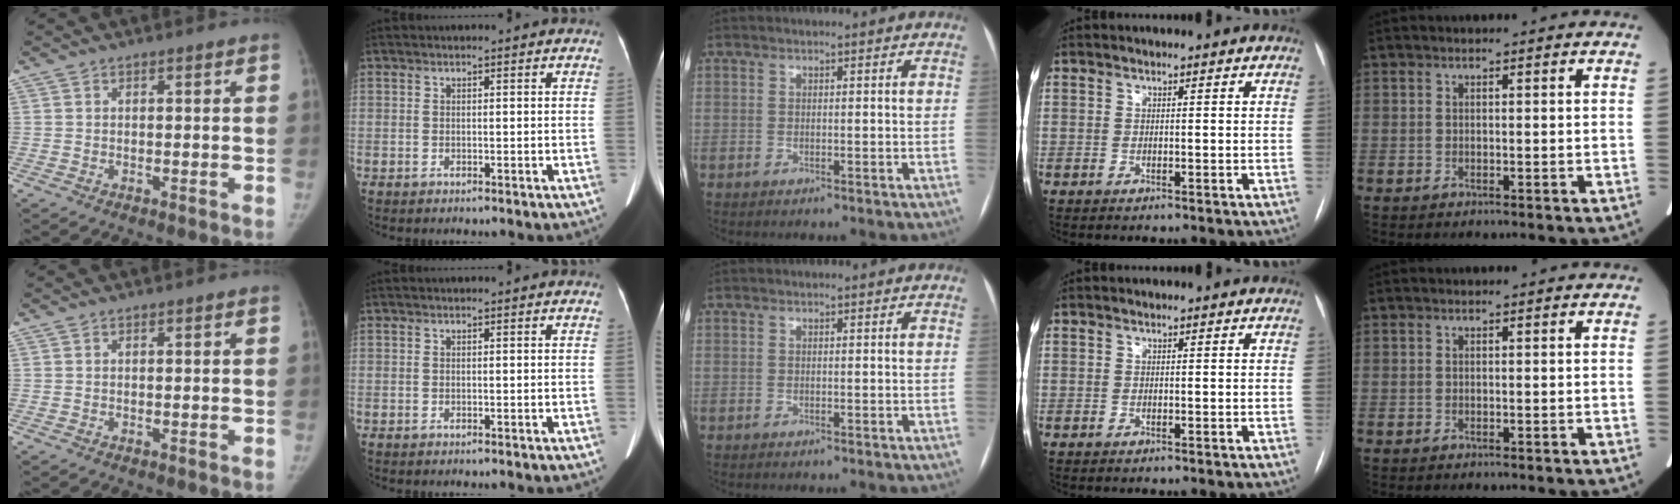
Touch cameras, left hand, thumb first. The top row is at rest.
{}